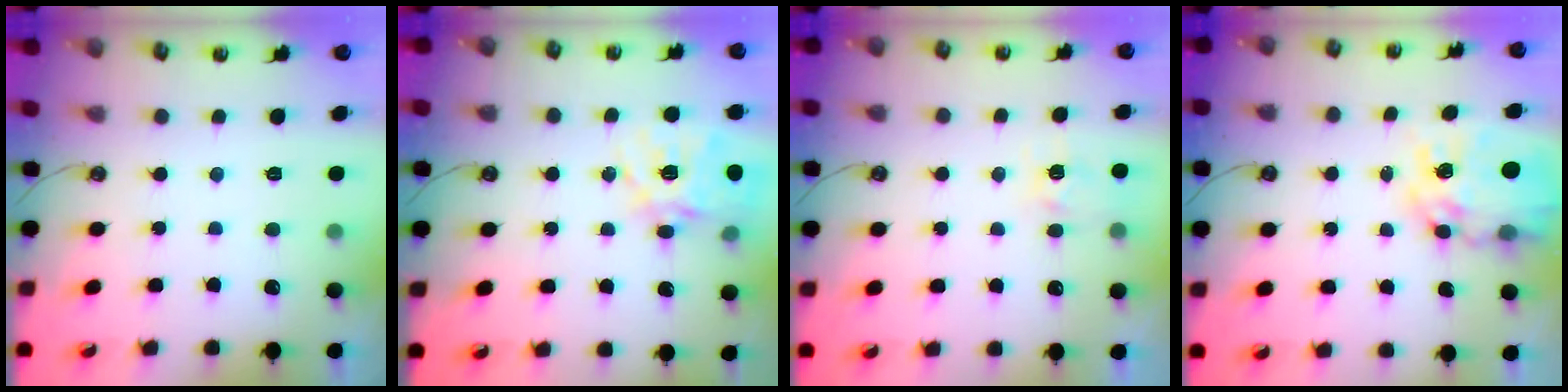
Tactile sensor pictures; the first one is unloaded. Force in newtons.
{"total": 17.5, "press": 17.3, "slide": 2.5}
{"total": 5.3, "press": 5.3, "slide": 0.5}
{"total": 14.4, "press": 14.3, "slide": 1.2}